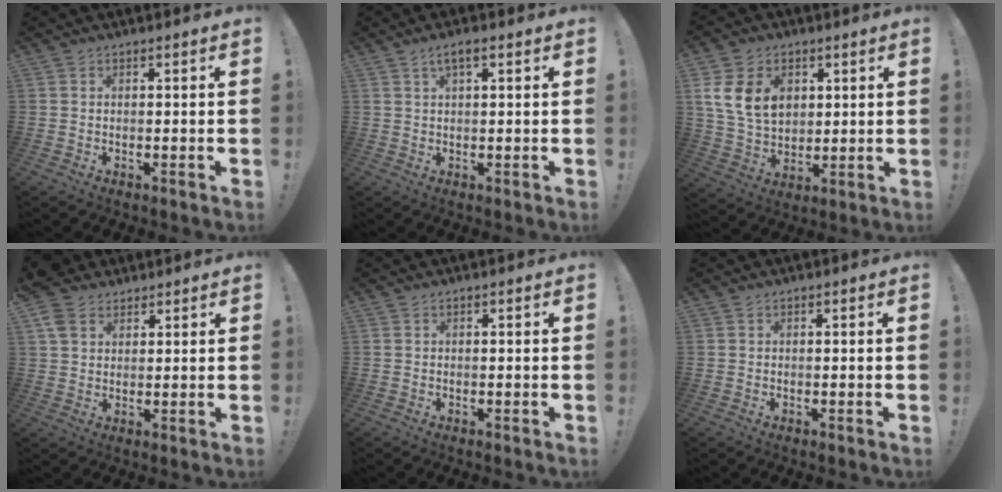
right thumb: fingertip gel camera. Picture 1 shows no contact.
{"total": 3.2, "force": [1.5, 0.9, 2.7], "torque": [-0.047, 0.001, 0.024]}
{"total": 14.0, "force": [4.5, 10.5, 8.1], "torque": [-0.139, -0.014, 0.092]}
{"total": 7.6, "force": [3.7, 5.7, 3.3], "torque": [-0.051, -0.008, 0.075]}
{"total": 0.0}
{"total": 0.0}